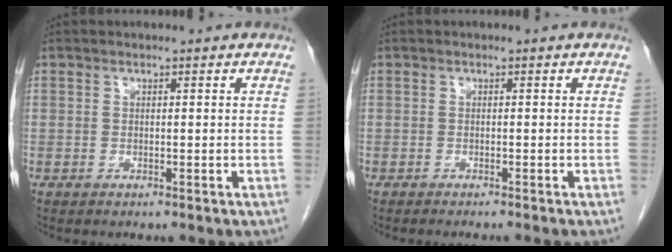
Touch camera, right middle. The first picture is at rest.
{"total": 3.1, "force": [-2.7, -0.3, 1.4], "torque": [-0.013, 0.001, -0.035]}